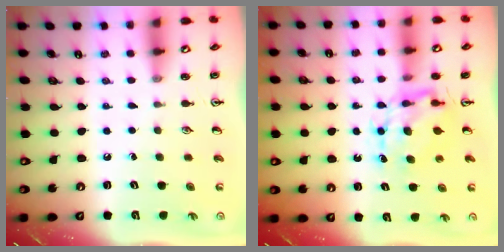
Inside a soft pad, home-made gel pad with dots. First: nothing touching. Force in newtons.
{"total": 7.9, "press": 7.9, "slide": 0.6}